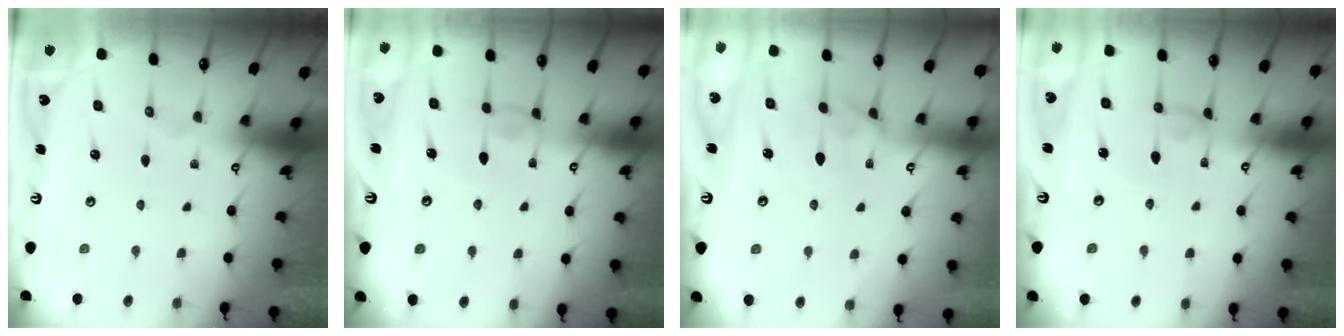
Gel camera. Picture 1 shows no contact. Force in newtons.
{"total": 2.4, "press": 2.4, "slide": 0.2}
{"total": 1.9, "press": 1.7, "slide": 0.9}
{"total": 0.6, "press": 0.5, "slide": 0.3}